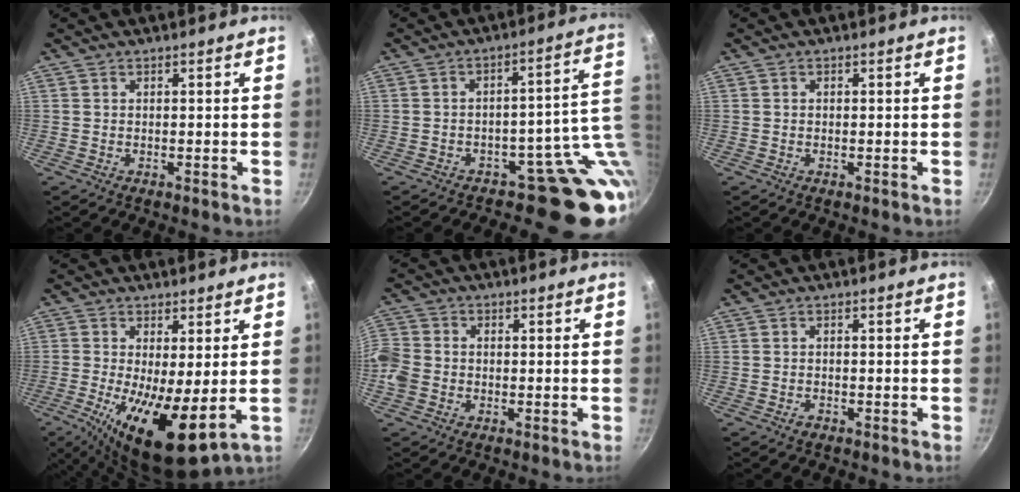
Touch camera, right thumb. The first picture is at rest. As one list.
[{"total": 10.8, "force": [-2.2, 7.6, 7.4], "torque": [-0.004, 0.037, -0.031]}, {"total": 0.0}, {"total": 13.6, "force": [-1.5, 4.6, 12.7], "torque": [-0.220, -0.021, -0.017]}, {"total": 7.7, "force": [-1.9, 6.3, 3.9], "torque": [-0.088, 0.015, -0.052]}, {"total": 1.1, "force": [-0.9, 0.6, 0.4], "torque": [-0.010, 0.007, -0.017]}]